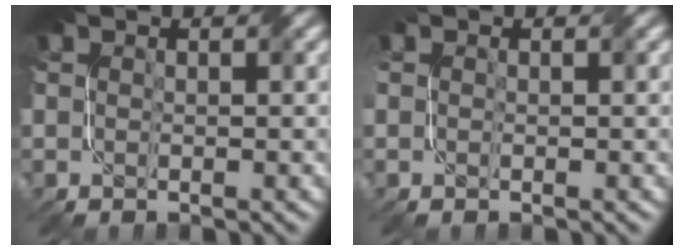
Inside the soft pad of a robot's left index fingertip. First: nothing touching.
{"total": 0.8, "force": [-0.1, 0.6, 0.4], "torque": [0.000, -0.004, -0.003]}